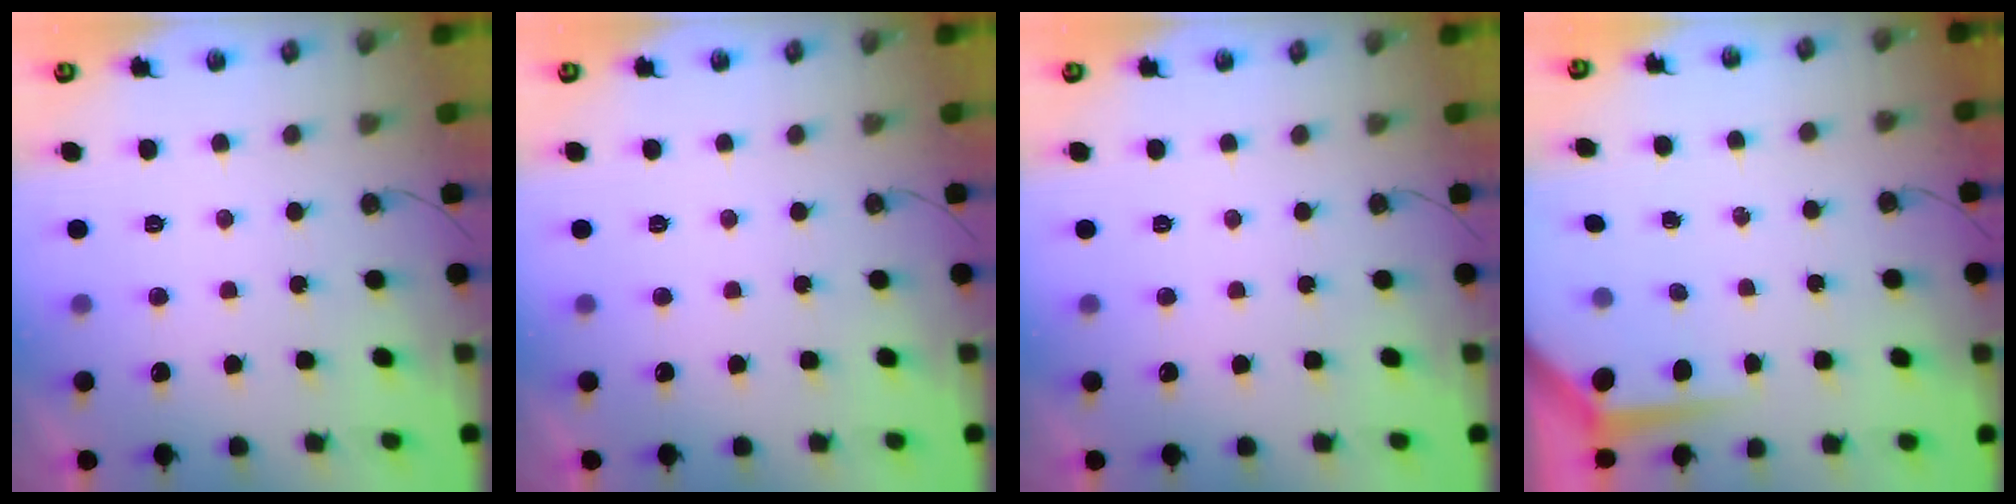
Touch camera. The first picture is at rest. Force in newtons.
{"total": 0.0}
{"total": 0.0}
{"total": 4.0, "press": 4.0, "slide": 0.3}